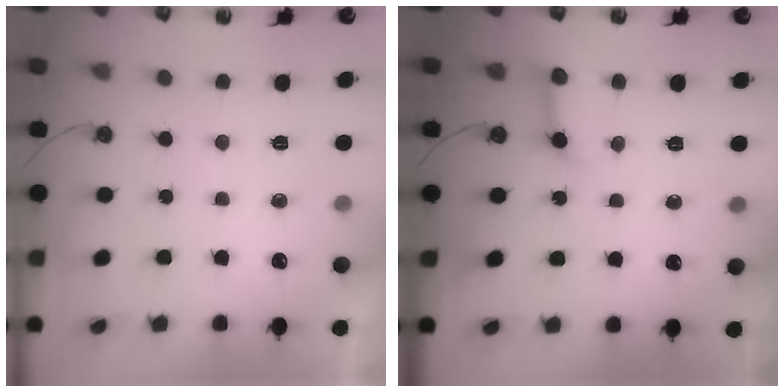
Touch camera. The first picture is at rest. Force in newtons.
{"total": 6.0, "press": 6.0, "slide": 0.7}